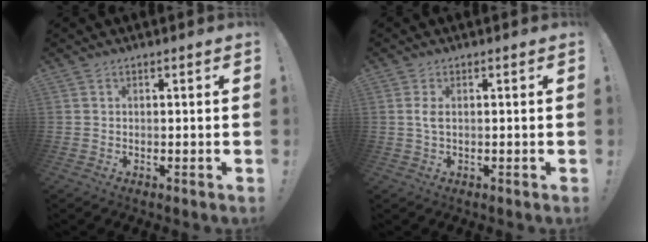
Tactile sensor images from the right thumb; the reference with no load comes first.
{"total": 2.5, "force": [0.3, 0.8, 2.4], "torque": [-0.043, 0.002, 0.003]}